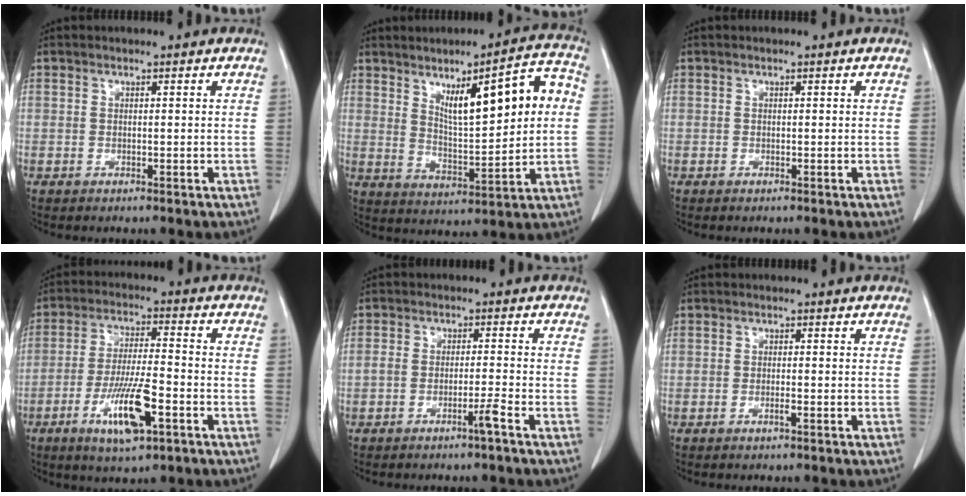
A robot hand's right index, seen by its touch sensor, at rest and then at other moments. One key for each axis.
{"total": 13.5, "fx": 3.4, "fy": 2.7, "fz": 12.8, "tx": -0.188, "ty": 0.020, "tz": 0.060}
{"total": 0.0}
{"total": 10.6, "fx": -4.5, "fy": 1.8, "fz": 9.4, "tx": -0.178, "ty": -0.011, "tz": -0.078}
{"total": 3.1, "fx": -2.0, "fy": -0.2, "fz": 2.3, "tx": -0.042, "ty": 0.004, "tz": -0.037}
{"total": 1.1, "fx": -0.6, "fy": 0.0, "fz": 1.0, "tx": -0.021, "ty": 0.000, "tz": -0.011}